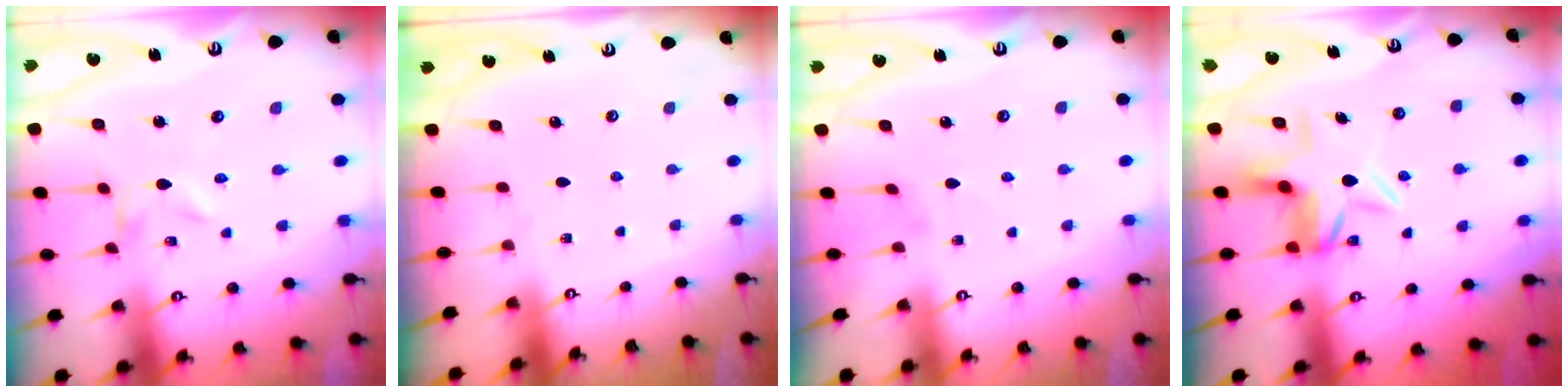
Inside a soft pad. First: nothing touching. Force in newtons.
{"total": 0.0}
{"total": 0.0}
{"total": 5.8, "press": 5.3, "slide": 2.3}